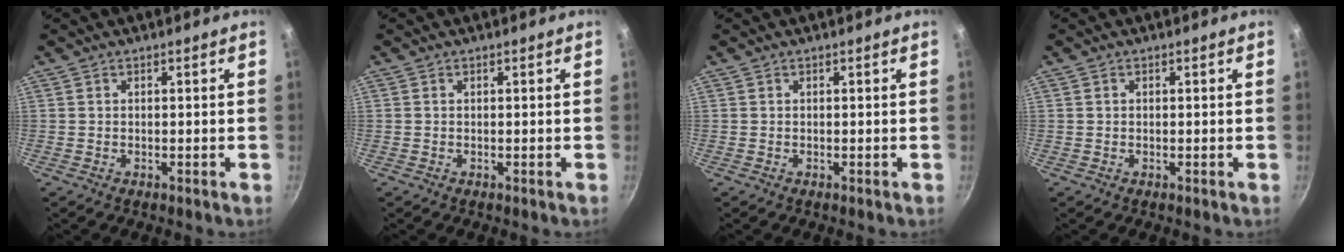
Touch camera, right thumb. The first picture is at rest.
{"total": 0.0}
{"total": 0.0}
{"total": 0.7, "force": [0.2, 0.6, 0.3], "torque": [-0.005, 0.004, 0.004]}